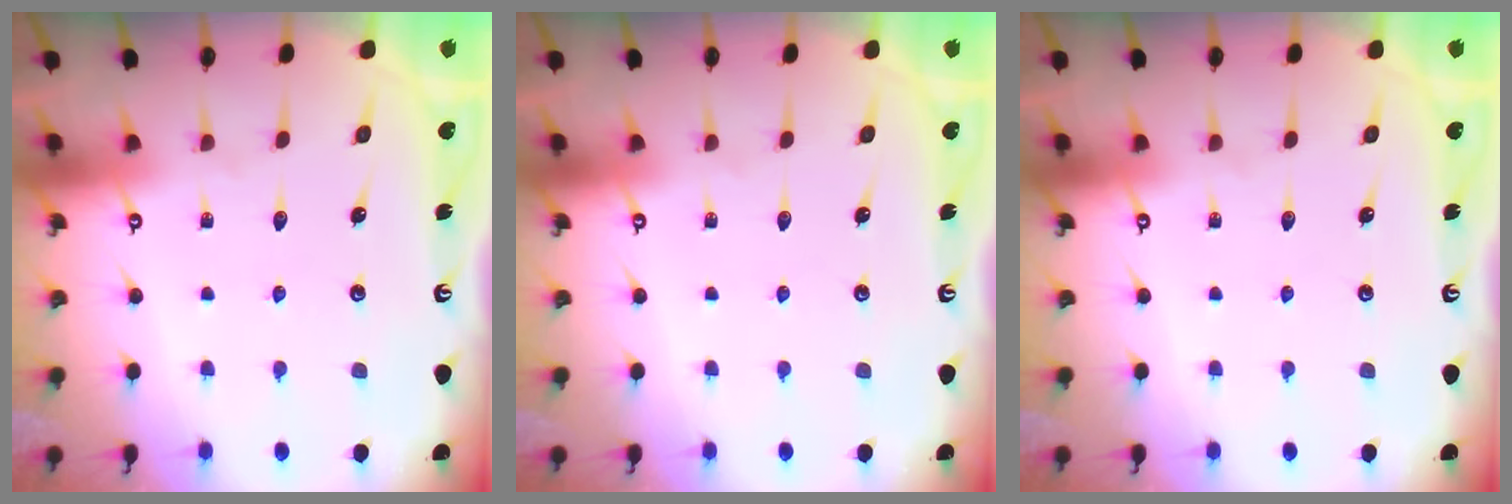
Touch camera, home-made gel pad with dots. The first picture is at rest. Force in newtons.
{"total": 0.0}
{"total": 0.0}